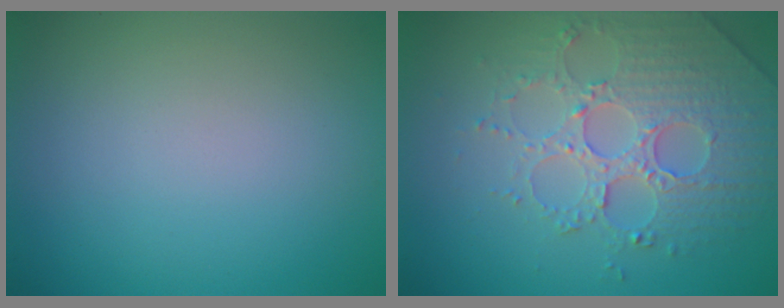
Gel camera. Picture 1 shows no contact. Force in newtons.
{"total": 4.4, "press": 4.3, "slide": 1.1}